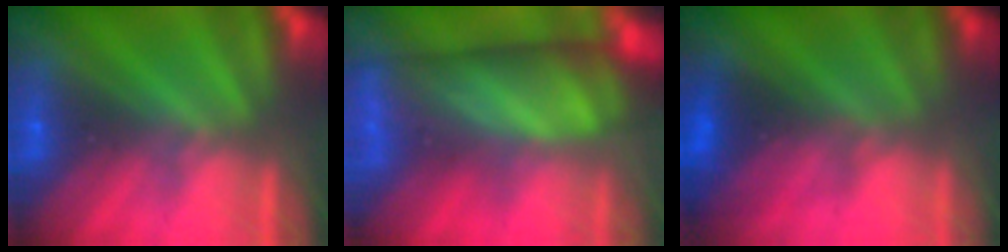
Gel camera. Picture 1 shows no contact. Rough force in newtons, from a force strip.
{"total": 8.7}
{"total": 2.1}